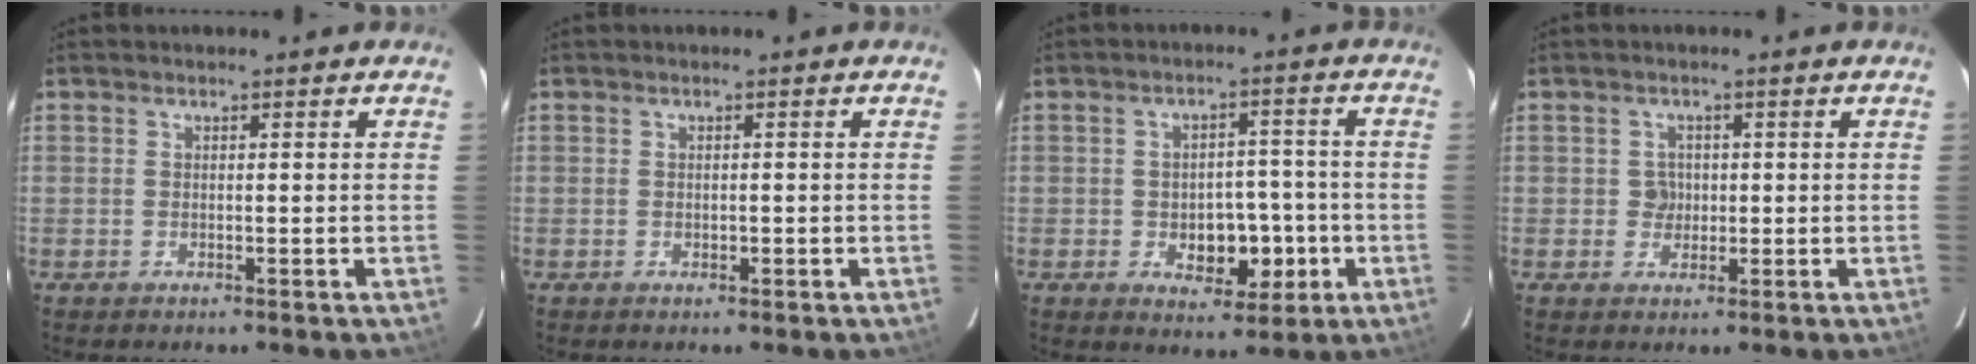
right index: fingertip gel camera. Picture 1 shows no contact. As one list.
[{"total": 0.6, "force": [-0.2, 0.4, 0.5], "torque": [-0.009, 0.000, -0.003]}, {"total": 7.4, "force": [-2.1, 4.5, 5.5], "torque": [-0.066, 0.015, -0.022]}, {"total": 2.2, "force": [0.0, 2.0, 0.8], "torque": [-0.009, 0.003, 0.000]}]